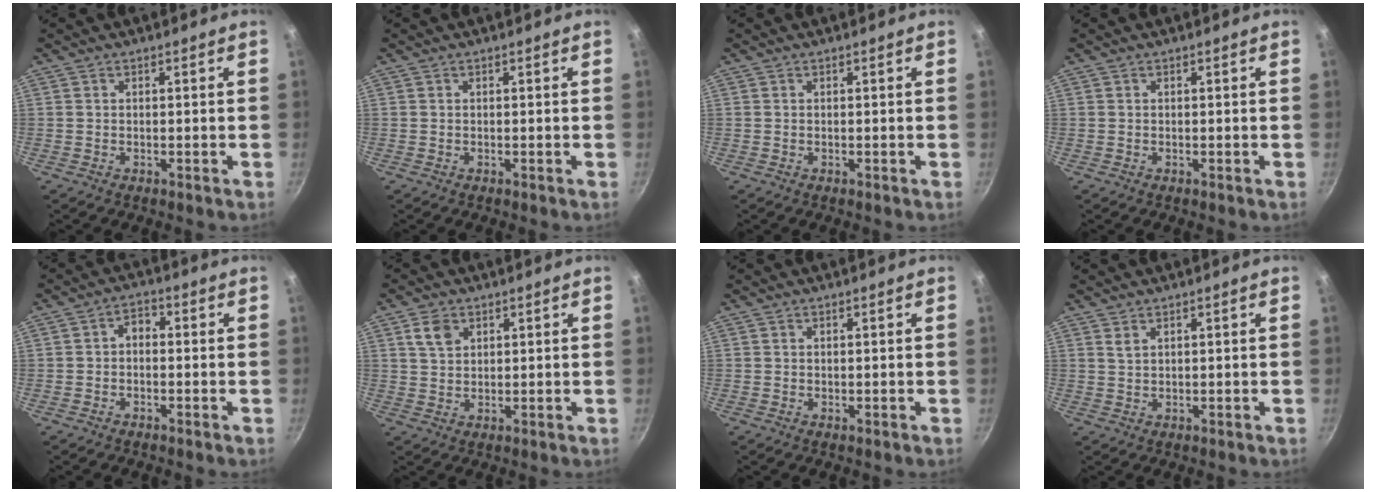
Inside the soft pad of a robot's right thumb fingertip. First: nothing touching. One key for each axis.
{"total": 0.0}
{"total": 0.0}
{"total": 0.0}
{"total": 2.8, "fx": -0.6, "fy": 2.0, "fz": 1.9, "tx": -0.027, "ty": 0.016, "tz": -0.018}
{"total": 4.4, "fx": 2.0, "fy": 3.0, "fz": 2.4, "tx": -0.031, "ty": -0.001, "tz": 0.040}
{"total": 0.0}
{"total": 1.3, "fx": 0.9, "fy": 0.5, "fz": 0.7, "tx": -0.015, "ty": -0.005, "tz": 0.018}